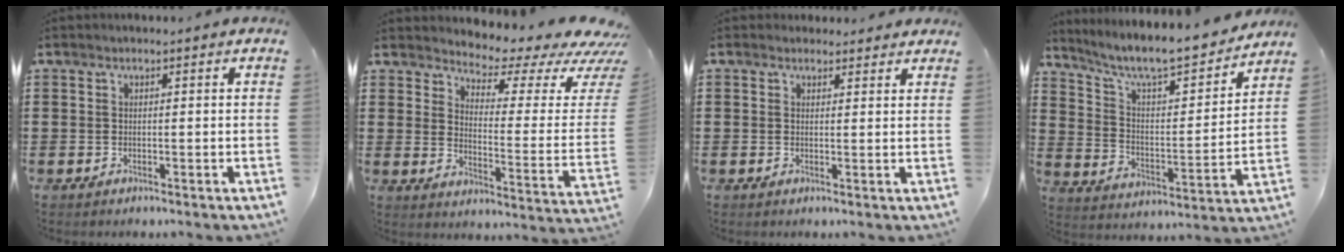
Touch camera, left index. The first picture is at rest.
{"total": 4.2, "force": [3.7, 0.9, 1.9], "torque": [-0.044, -0.040, 0.056]}
{"total": 2.0, "force": [1.7, 1.1, 0.0], "torque": [0.002, 0.001, 0.032]}
{"total": 8.4, "force": [7.4, 1.0, 3.9], "torque": [-0.098, -0.052, 0.120]}